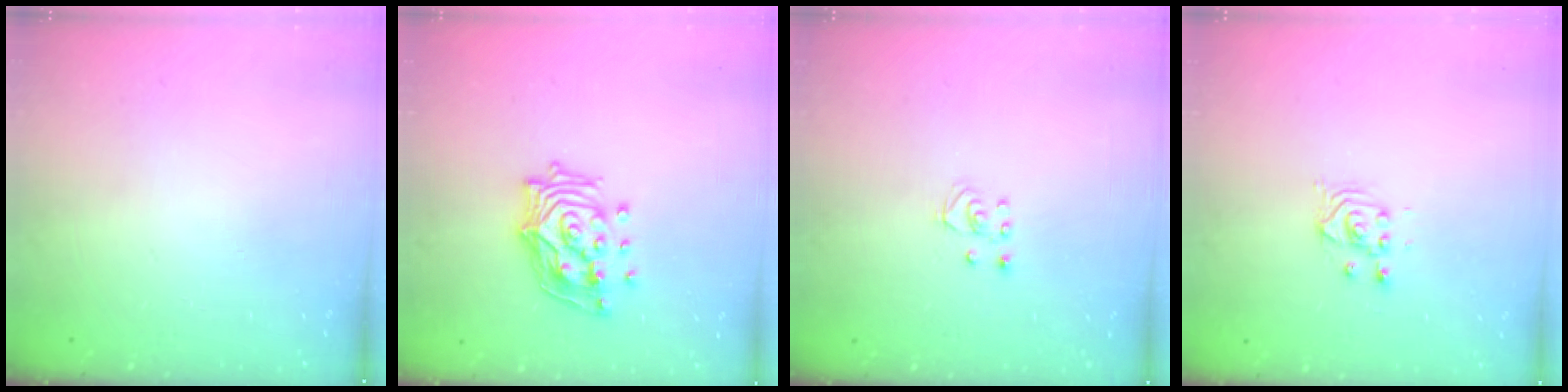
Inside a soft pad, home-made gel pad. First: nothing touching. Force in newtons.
{"total": 14.1, "press": 14.0, "slide": 1.8}
{"total": 2.5, "press": 2.5, "slide": 0.2}
{"total": 2.5, "press": 2.5, "slide": 0.2}